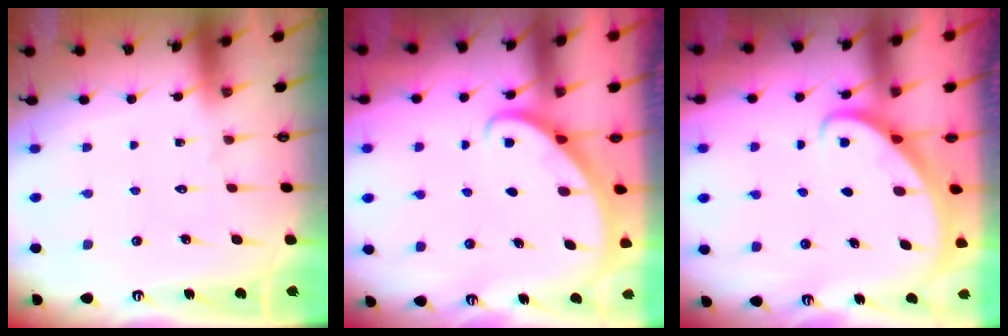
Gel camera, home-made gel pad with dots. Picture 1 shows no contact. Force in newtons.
{"total": 2.8, "press": 2.8, "slide": 0.2}
{"total": 2.6, "press": 2.6, "slide": 0.3}